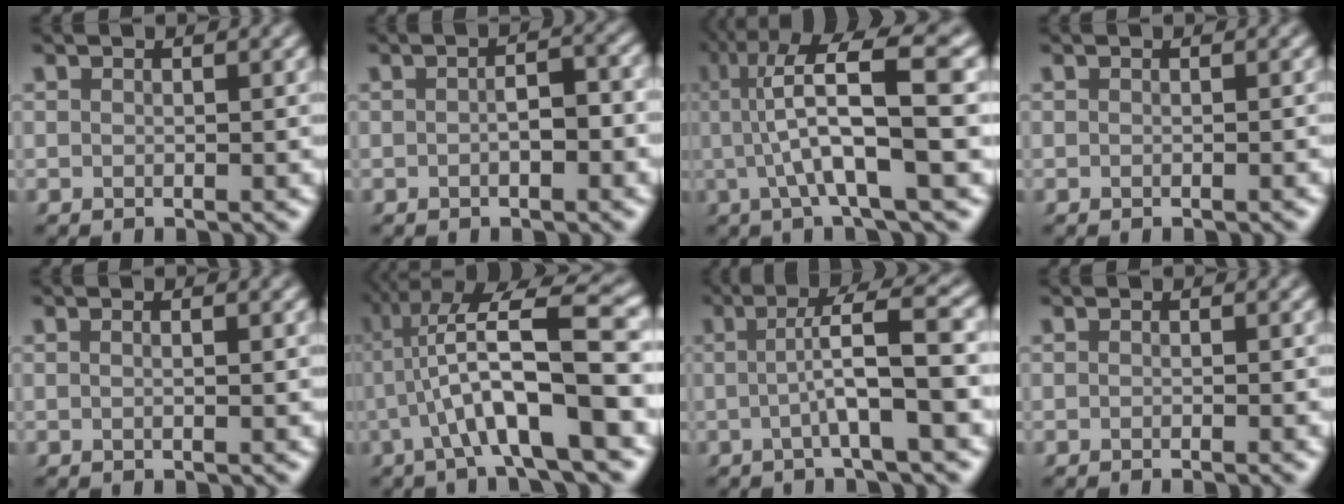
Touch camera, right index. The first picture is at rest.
{"total": 2.4, "force": [-0.6, 1.2, 2.0], "torque": [-0.024, -0.001, -0.010]}
{"total": 9.5, "force": [2.1, 2.6, 8.9], "torque": [-0.142, 0.021, 0.023]}
{"total": 0.0}
{"total": 0.6, "force": [-0.1, -0.1, 0.6], "torque": [-0.009, 0.002, -0.004]}
{"total": 11.2, "force": [0.5, 4.2, 10.3], "torque": [-0.162, 0.019, 0.005]}
{"total": 5.2, "force": [0.0, 0.4, 5.2], "torque": [-0.071, 0.019, -0.005]}
{"total": 0.6, "force": [-0.4, -0.2, 0.4], "torque": [-0.003, 0.004, -0.009]}